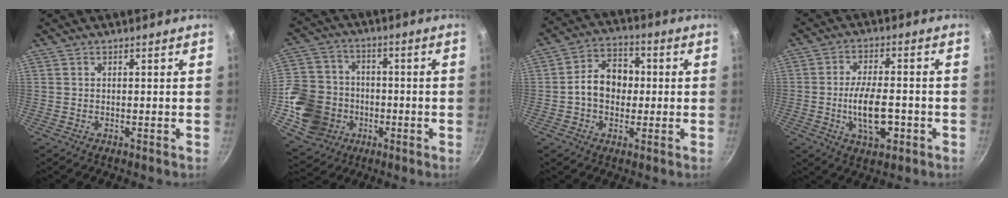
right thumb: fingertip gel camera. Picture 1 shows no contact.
{"total": 15.9, "force": [-3.8, 13.8, 6.9], "torque": [-0.119, 0.017, -0.064]}
{"total": 9.6, "force": [-0.3, 7.2, 6.3], "torque": [-0.081, 0.026, -0.016]}
{"total": 9.4, "force": [-2.1, 4.3, 8.1], "torque": [-0.136, 0.011, -0.033]}